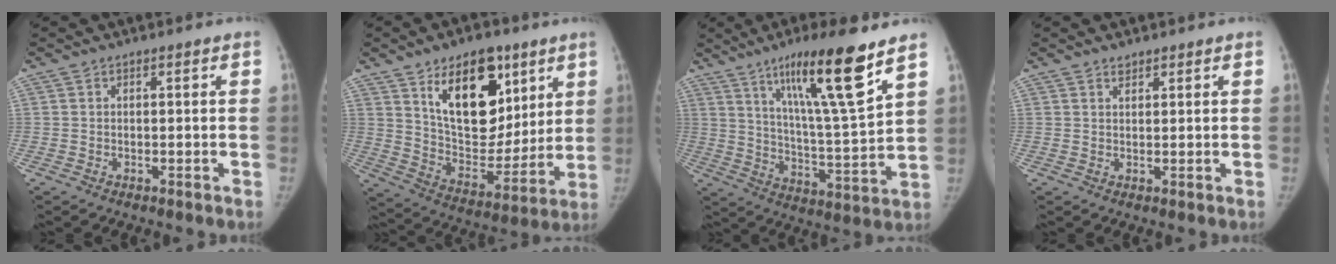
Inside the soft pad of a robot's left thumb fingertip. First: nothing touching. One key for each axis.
{"total": 20.0, "fx": 9.9, "fy": 11.7, "fz": 12.9, "tx": -0.133, "ty": -0.060, "tz": 0.169}
{"total": 18.2, "fx": 11.0, "fy": 1.7, "fz": 14.4, "tx": -0.223, "ty": -0.062, "tz": 0.185}
{"total": 1.3, "fx": 1.1, "fy": 0.6, "fz": 0.3, "tx": 0.006, "ty": -0.008, "tz": 0.015}